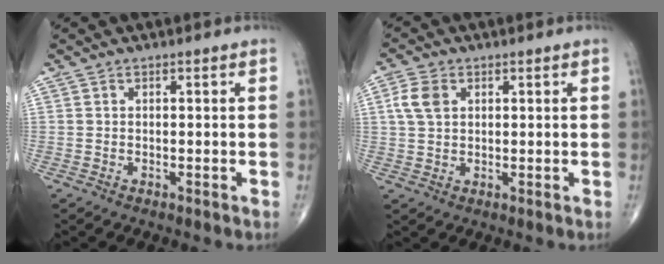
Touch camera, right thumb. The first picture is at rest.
{"total": 4.9, "force": [1.4, 3.4, 3.3], "torque": [-0.068, 0.005, 0.027]}